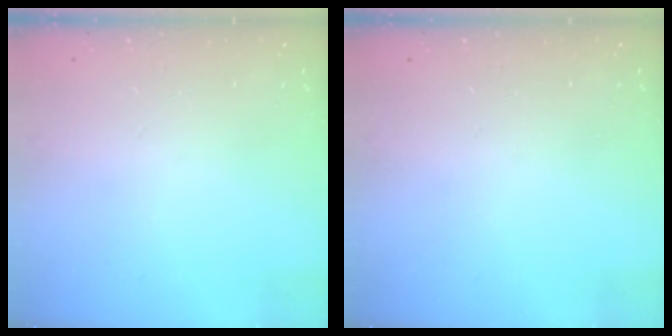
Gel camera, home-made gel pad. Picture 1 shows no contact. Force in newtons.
{"total": 0.0}